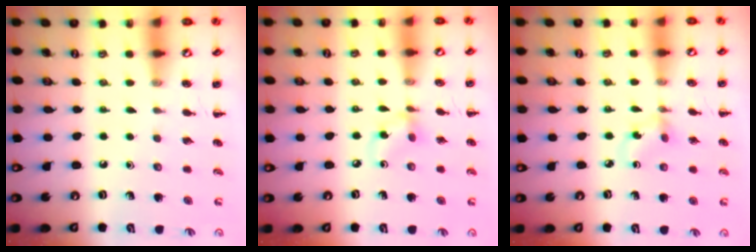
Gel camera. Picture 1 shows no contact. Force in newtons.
{"total": 6.1, "press": 6.1, "slide": 0.6}
{"total": 2.9, "press": 2.8, "slide": 0.9}